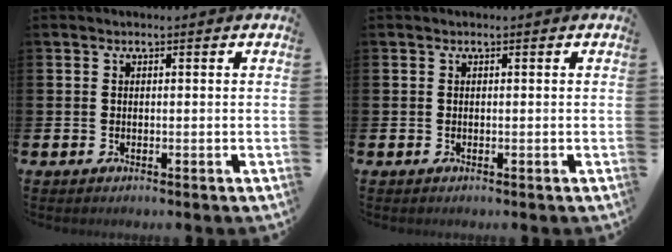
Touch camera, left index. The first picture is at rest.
{"total": 0.0}